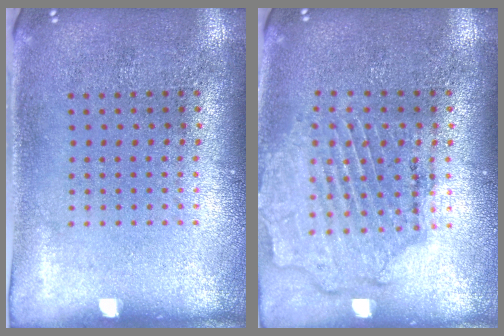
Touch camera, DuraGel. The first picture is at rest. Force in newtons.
{"total": 1.6, "press": 1.6, "slide": 0.4}